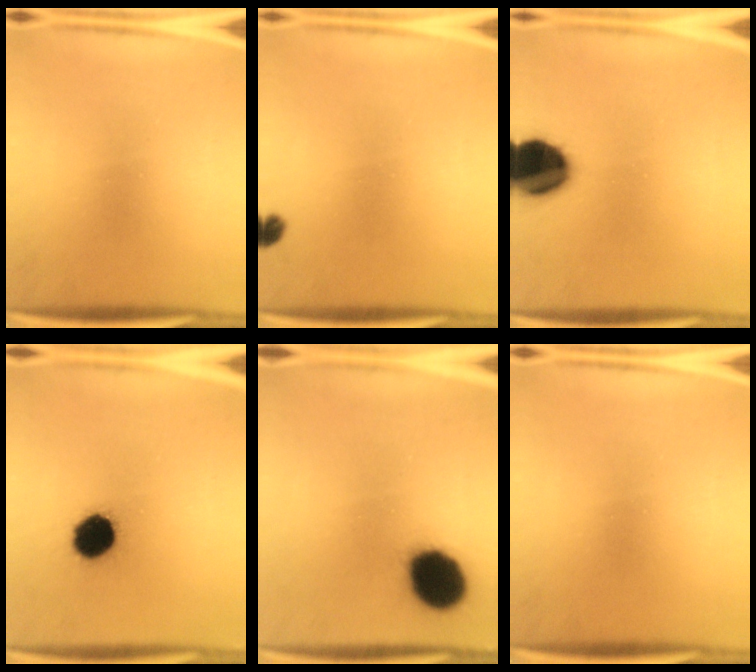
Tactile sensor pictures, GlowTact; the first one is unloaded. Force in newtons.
{"total": 1.5}
{"total": 18.1}
{"total": 10.8}
{"total": 17.5}
{"total": 0.0}